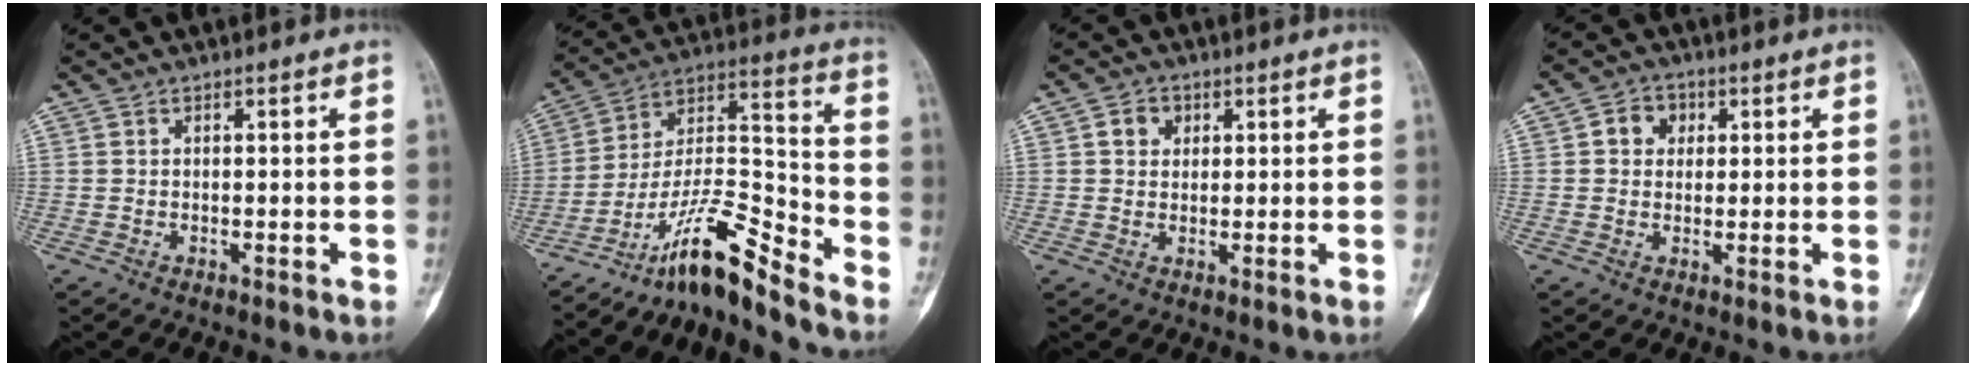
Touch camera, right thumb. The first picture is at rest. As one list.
[{"total": 13.3, "force": [-11.2, 1.7, 7.1], "torque": [-0.135, 0.112, -0.203]}, {"total": 3.2, "force": [1.2, 2.6, 1.5], "torque": [-0.011, -0.001, 0.018]}, {"total": 4.2, "force": [1.1, 3.7, 1.9], "torque": [-0.003, 0.004, 0.012]}]